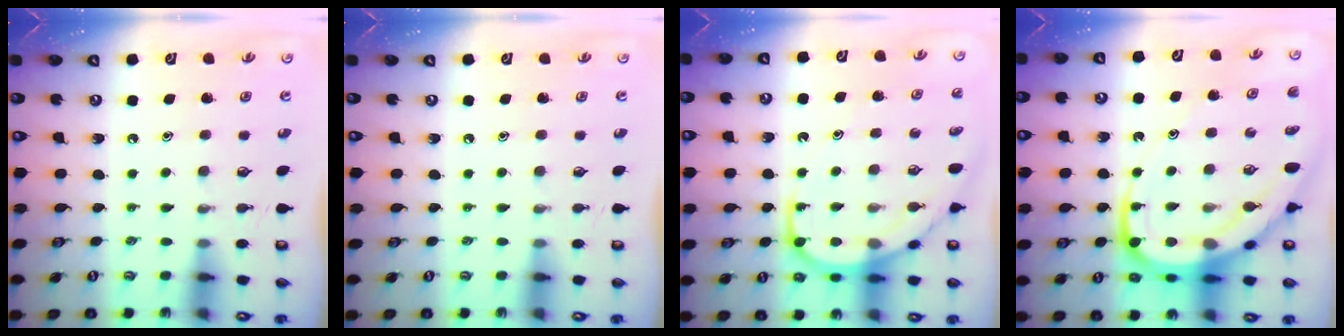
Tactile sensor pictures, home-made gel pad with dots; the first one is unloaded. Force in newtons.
{"total": 0.0}
{"total": 12.0, "press": 12.0, "slide": 1.3}
{"total": 18.5, "press": 18.4, "slide": 1.8}